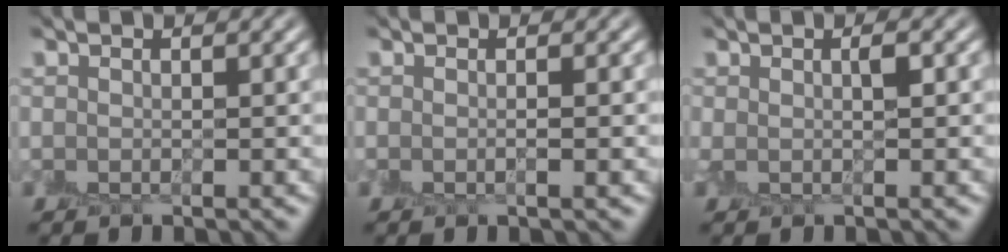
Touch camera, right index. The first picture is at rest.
{"total": 1.0, "force": [-0.2, 0.1, 1.0], "torque": [-0.013, -0.003, -0.005]}
{"total": 1.3, "force": [0.1, 0.0, 1.2], "torque": [-0.024, -0.002, 0.000]}